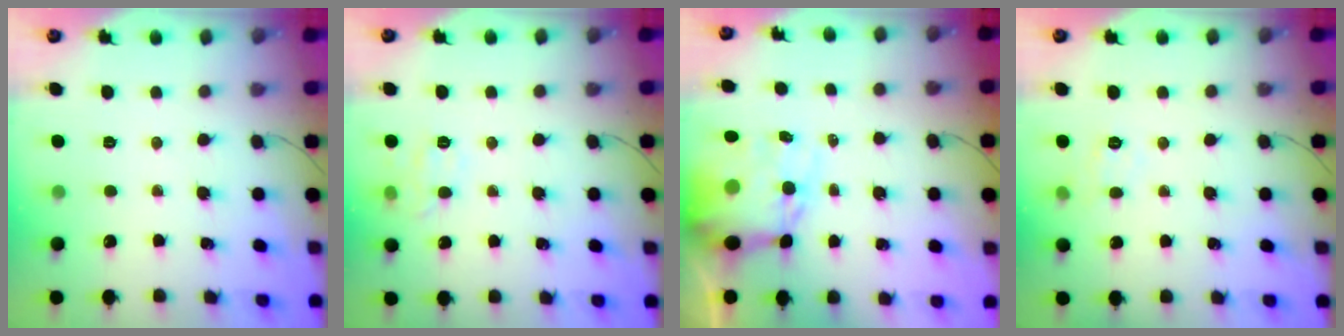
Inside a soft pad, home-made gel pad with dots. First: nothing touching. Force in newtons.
{"total": 8.1, "press": 8.0, "slide": 1.0}
{"total": 14.6, "press": 14.1, "slide": 3.6}
{"total": 7.9, "press": 7.7, "slide": 1.5}